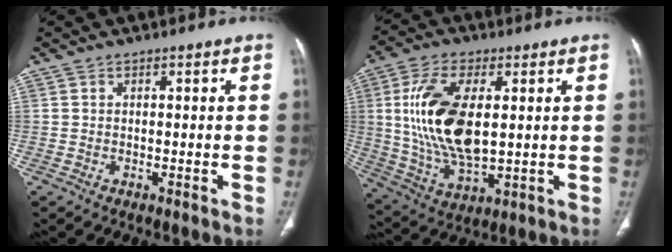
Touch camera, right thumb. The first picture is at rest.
{"total": 17.7, "force": [2.6, 8.6, 15.2], "torque": [-0.301, -0.013, 0.057]}